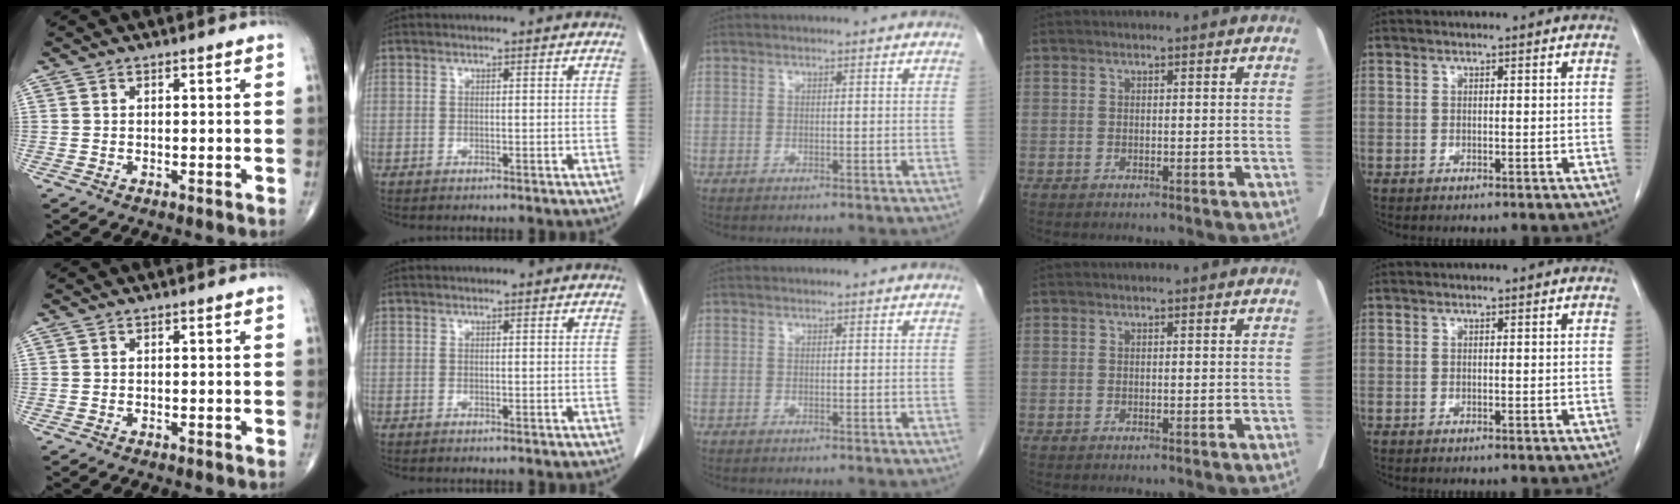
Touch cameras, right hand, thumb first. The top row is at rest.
{}